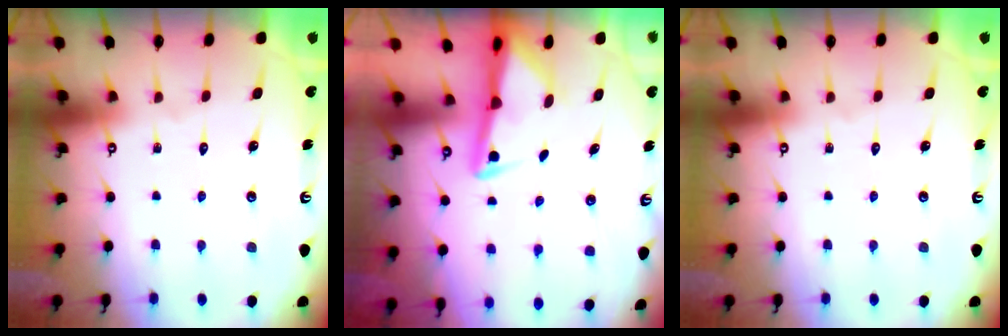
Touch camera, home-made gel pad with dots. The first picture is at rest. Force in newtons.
{"total": 2.9, "press": 2.8, "slide": 0.6}
{"total": 0.0}